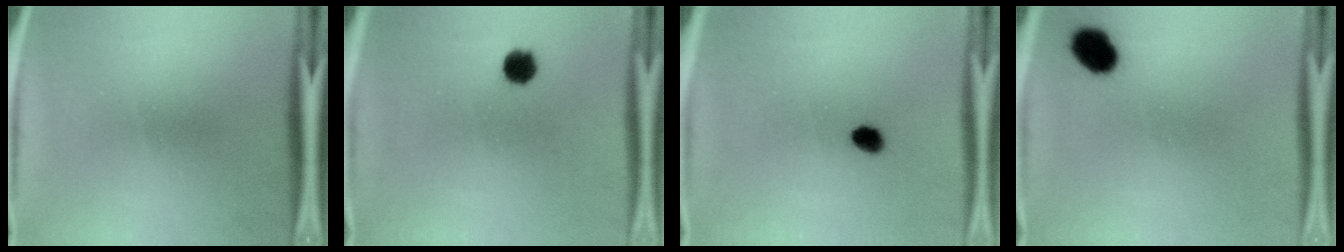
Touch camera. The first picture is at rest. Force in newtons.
{"total": 4.1}
{"total": 2.5}
{"total": 7.0}